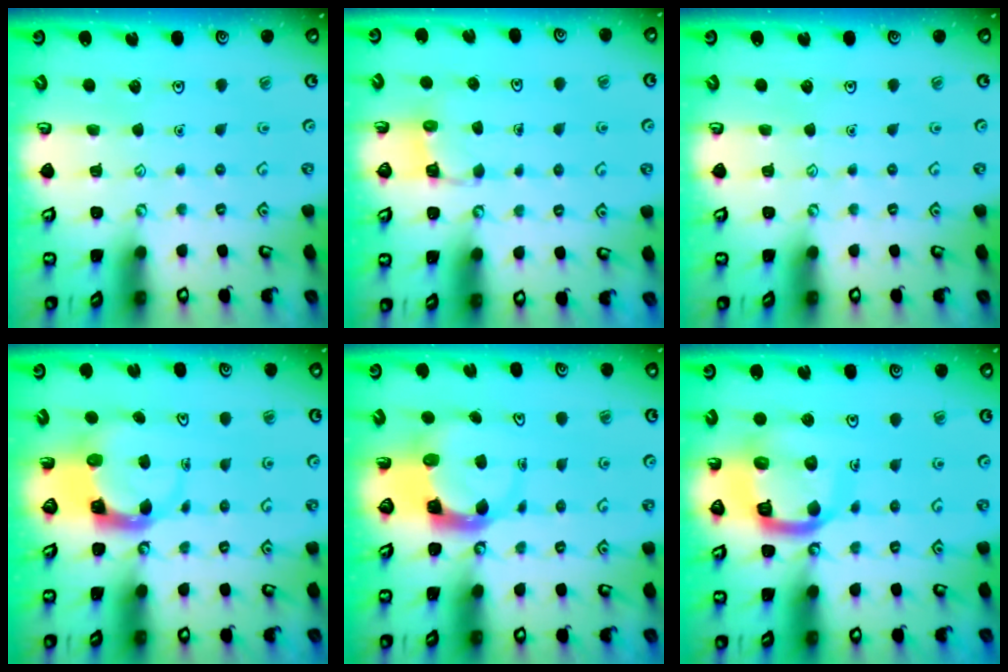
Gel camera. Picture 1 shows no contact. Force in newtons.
{"total": 2.9, "press": 2.9, "slide": 0.3}
{"total": 0.0}
{"total": 3.9, "press": 3.8, "slide": 0.6}
{"total": 3.9, "press": 3.8, "slide": 0.6}
{"total": 13.5, "press": 13.4, "slide": 1.6}